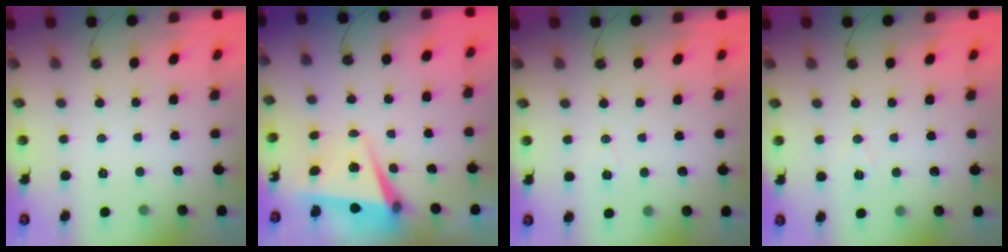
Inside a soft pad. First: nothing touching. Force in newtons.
{"total": 5.5, "press": 5.2, "slide": 1.6}
{"total": 4.7, "press": 4.5, "slide": 1.3}
{"total": 5.9, "press": 4.0, "slide": 4.4}